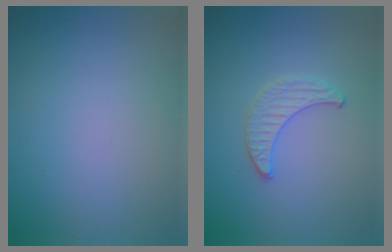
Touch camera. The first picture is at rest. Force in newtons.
{"total": 1.3, "press": 1.3, "slide": 0.2}